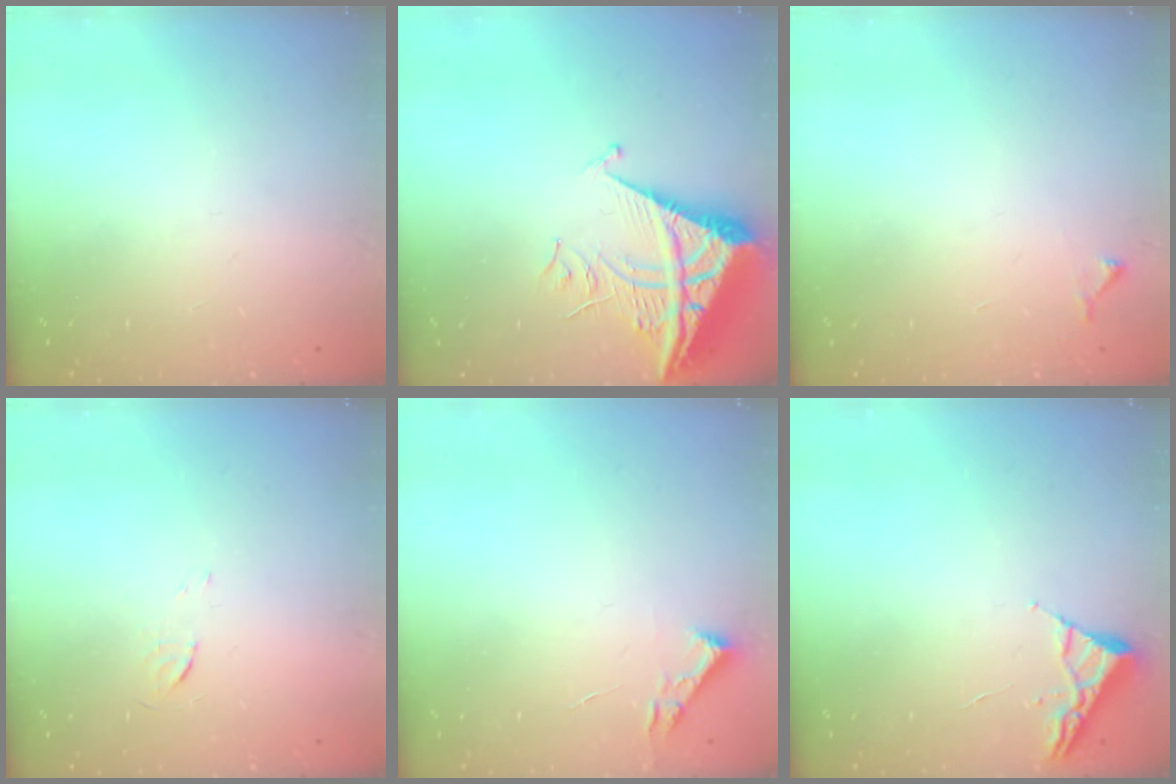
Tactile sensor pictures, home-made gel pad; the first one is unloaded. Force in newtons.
{"total": 8.5, "press": 8.5, "slide": 0.8}
{"total": 4.4, "press": 4.4, "slide": 0.7}
{"total": 3.6, "press": 3.6, "slide": 0.3}
{"total": 2.7, "press": 2.7, "slide": 0.4}
{"total": 2.6, "press": 2.6, "slide": 0.3}